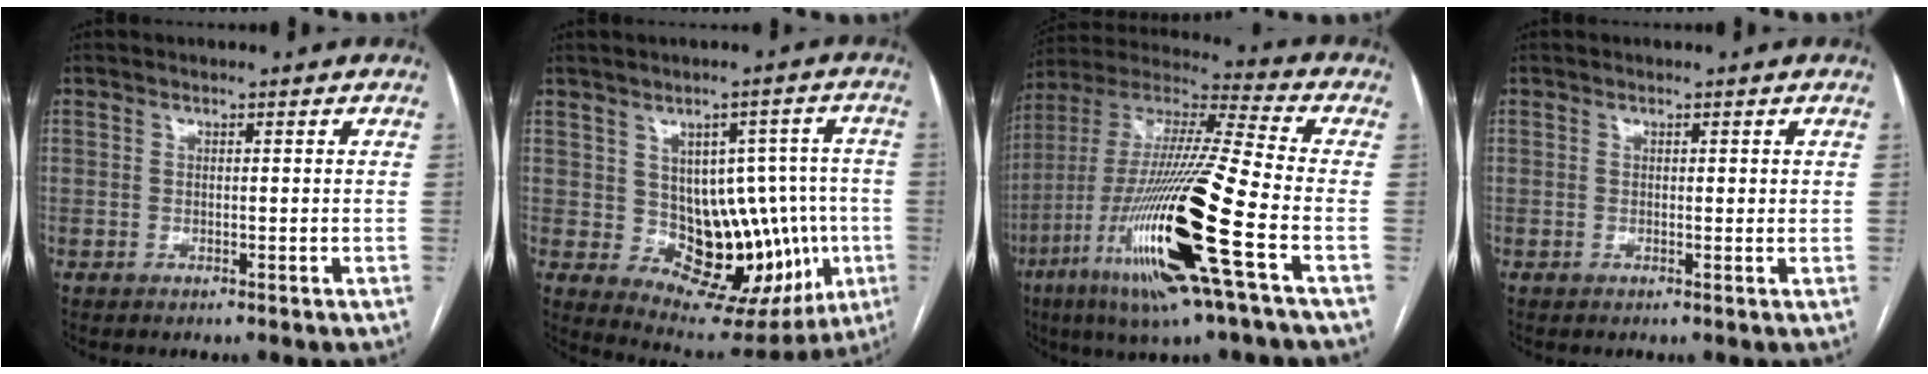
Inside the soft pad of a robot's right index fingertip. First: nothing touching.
{"total": 14.8, "force": [-1.3, 9.6, 11.1], "torque": [-0.122, 0.041, 0.015]}
{"total": 23.9, "force": [-8.5, 1.0, 22.3], "torque": [-0.451, -0.033, -0.161]}
{"total": 0.7, "force": [0.3, 0.3, 0.6], "torque": [-0.005, 0.000, 0.002]}